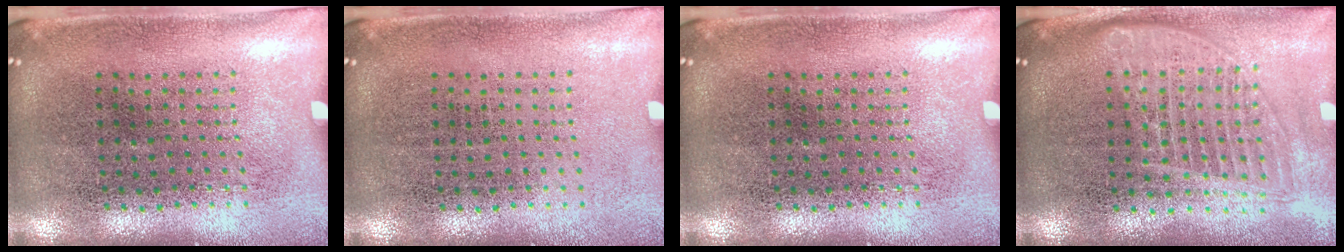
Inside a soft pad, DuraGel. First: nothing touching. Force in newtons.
{"total": 0.0}
{"total": 0.0}
{"total": 1.6, "press": 1.4, "slide": 0.8}